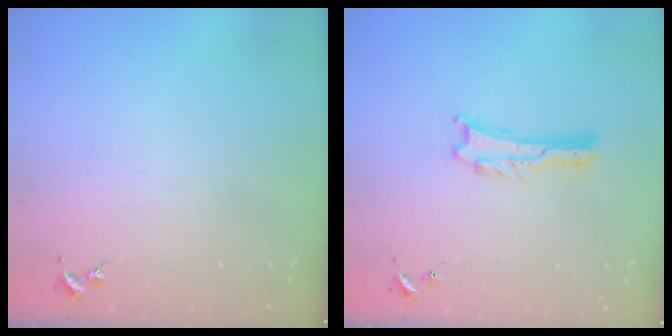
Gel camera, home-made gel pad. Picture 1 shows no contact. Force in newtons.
{"total": 0.0}